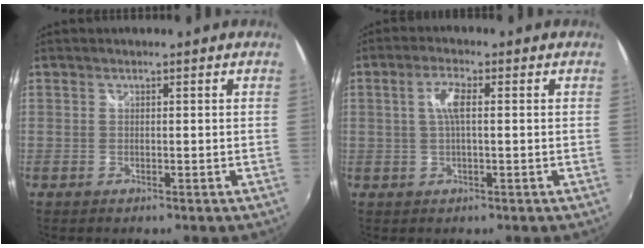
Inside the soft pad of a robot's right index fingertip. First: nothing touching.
{"total": 4.0, "force": [0.5, 0.8, 3.8], "torque": [-0.075, 0.005, 0.009]}